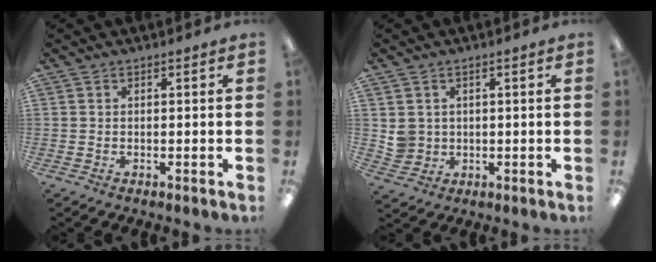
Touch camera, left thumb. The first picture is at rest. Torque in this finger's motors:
{"motor_torque": [-0.03, 0.04, 0.16, -0.18, 0.00]}